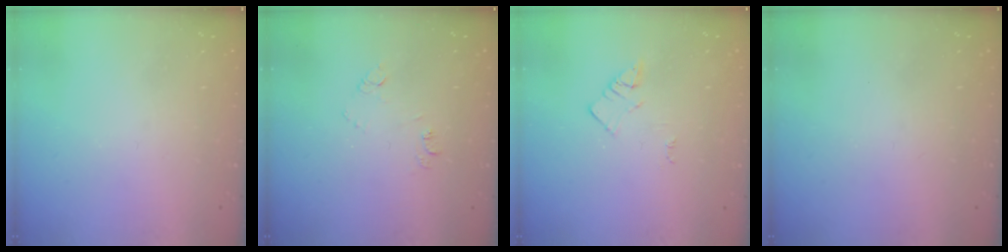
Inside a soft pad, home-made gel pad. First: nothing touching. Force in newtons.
{"total": 7.9, "press": 7.9, "slide": 0.6}
{"total": 2.1, "press": 2.1, "slide": 0.3}
{"total": 2.1, "press": 2.0, "slide": 0.4}